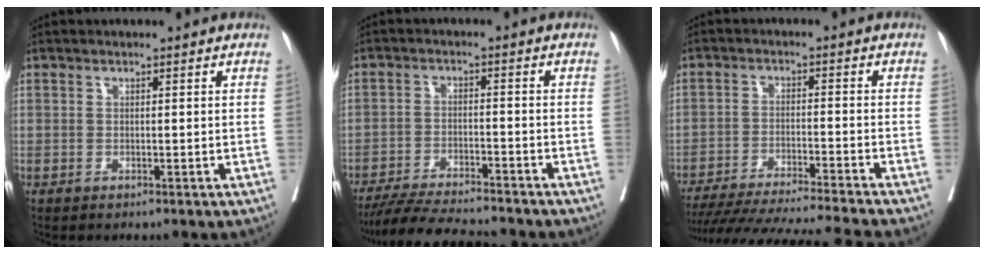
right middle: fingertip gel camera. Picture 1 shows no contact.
{"total": 12.5, "force": [-11.5, 1.0, 4.9], "torque": [-0.078, -0.012, -0.180]}
{"total": 19.2, "force": [-17.5, -1.9, 7.7], "torque": [-0.125, -0.047, -0.264]}